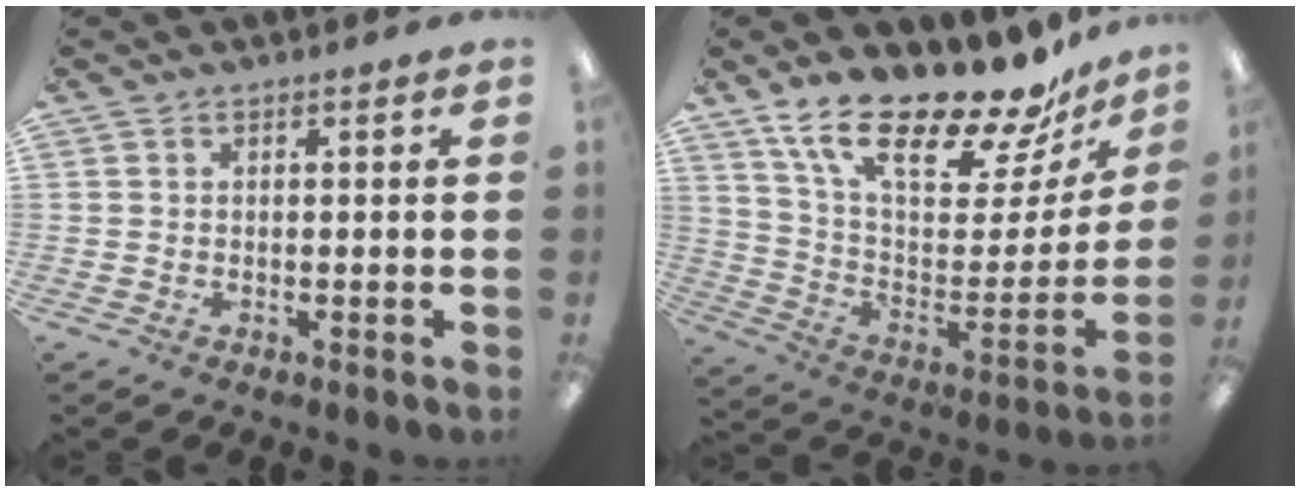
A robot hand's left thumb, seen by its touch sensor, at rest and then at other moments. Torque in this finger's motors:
{"motor_torque": [0.39, 0.41, 1.00, -1.77, 0.13]}